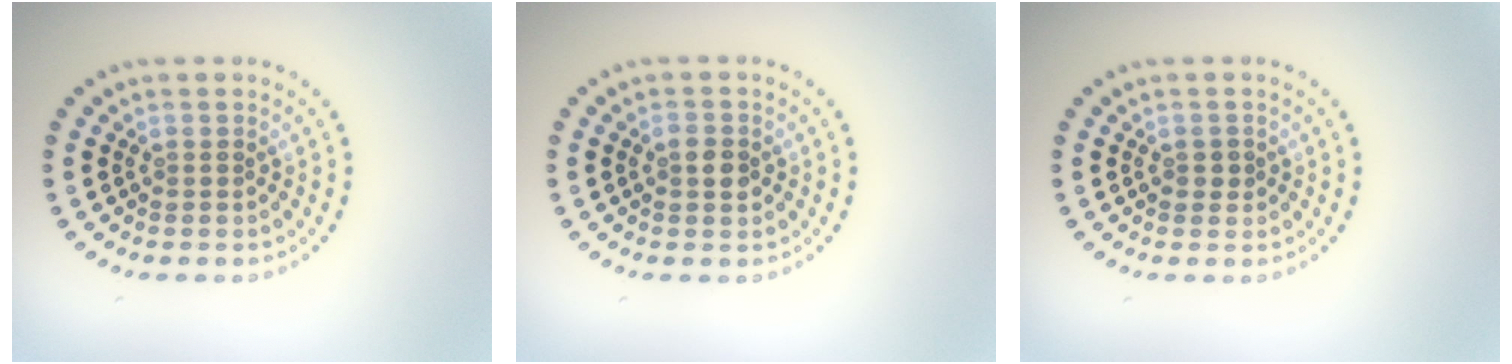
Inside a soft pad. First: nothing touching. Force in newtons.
{"total": 2.2, "press": 2.2, "slide": 0.1}
{"total": 1.1, "press": 1.1, "slide": 0.2}